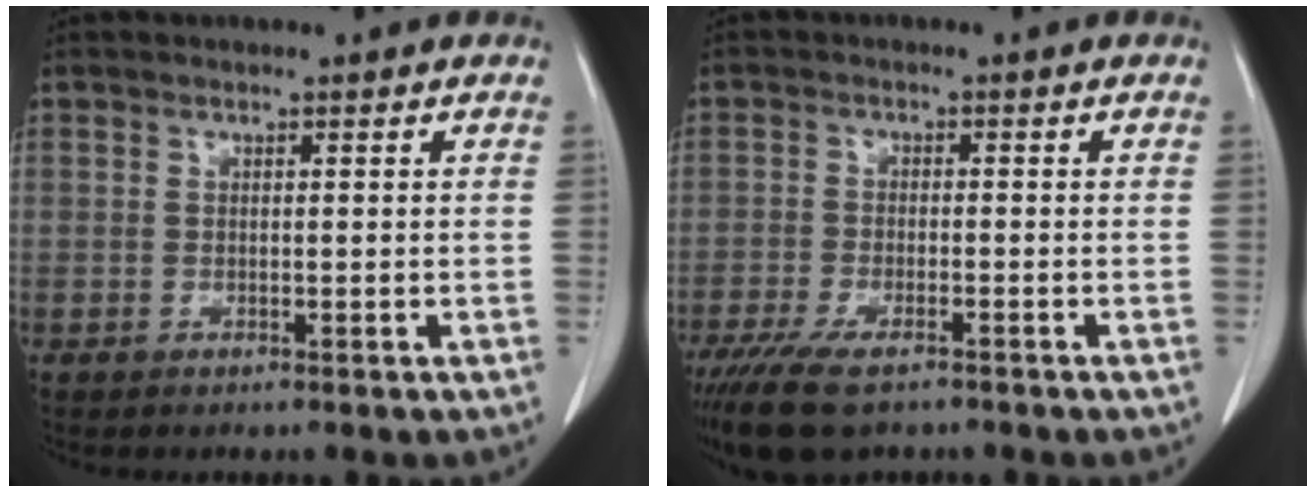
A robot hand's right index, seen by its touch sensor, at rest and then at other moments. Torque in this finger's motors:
{"motor_torque": [1.20, -0.94, 0.31, 0.08]}